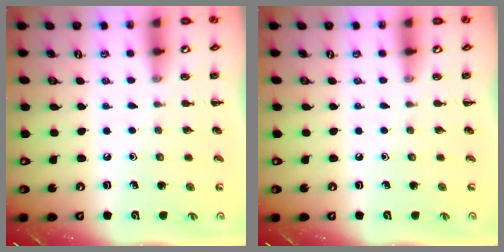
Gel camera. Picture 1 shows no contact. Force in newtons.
{"total": 0.0}